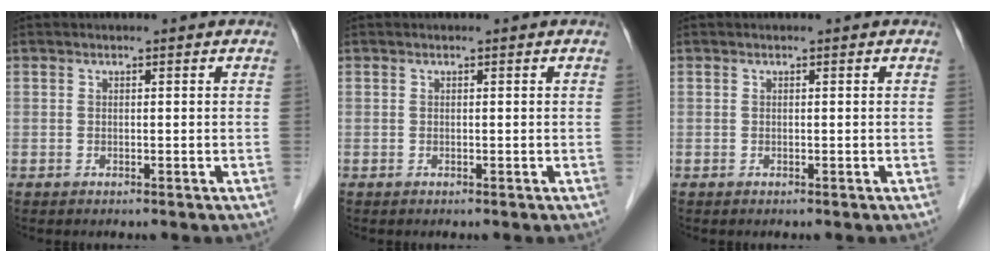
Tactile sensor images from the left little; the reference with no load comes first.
{"total": 0.0}
{"total": 0.0}